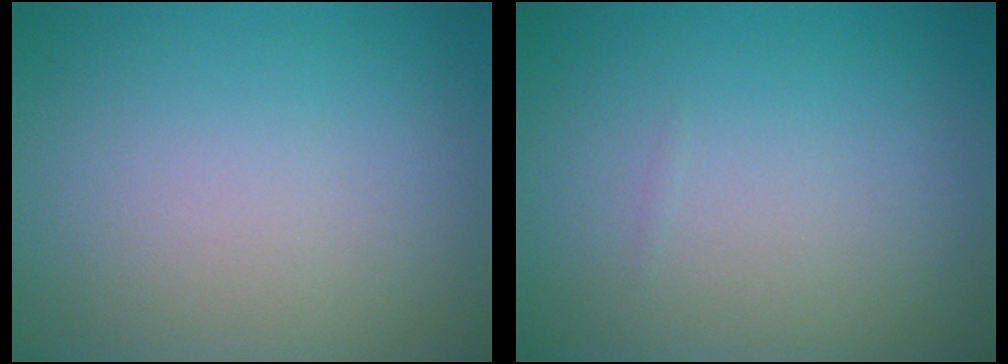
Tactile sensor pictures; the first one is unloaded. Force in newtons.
{"total": 0.0}